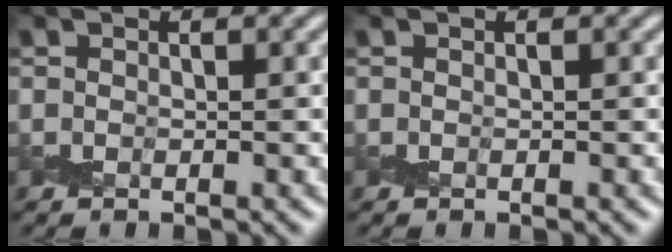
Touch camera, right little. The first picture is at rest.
{"total": 0.0}